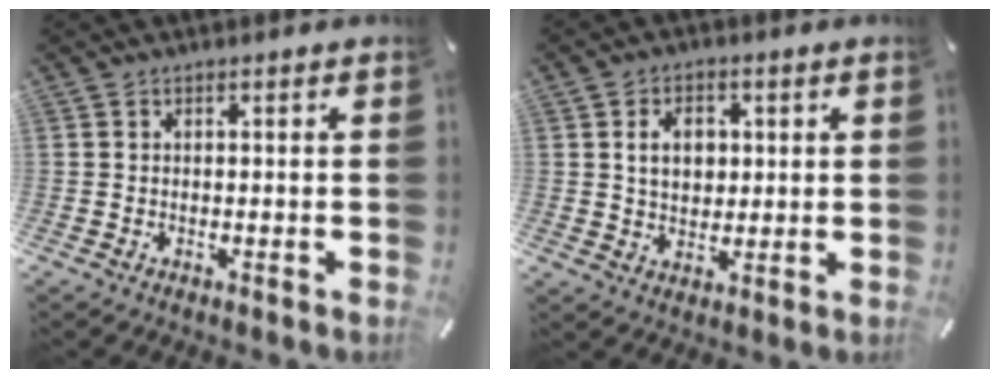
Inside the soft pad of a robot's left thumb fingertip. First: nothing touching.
{"total": 6.5, "force": [1.3, 5.2, 3.7], "torque": [-0.053, -0.001, 0.017]}